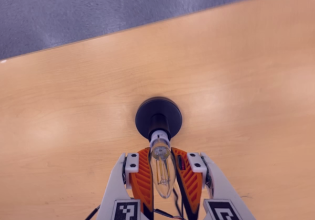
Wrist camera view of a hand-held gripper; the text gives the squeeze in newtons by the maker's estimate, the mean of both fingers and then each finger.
{"total": 17.9, "left": 15.5, "right": 20.4}